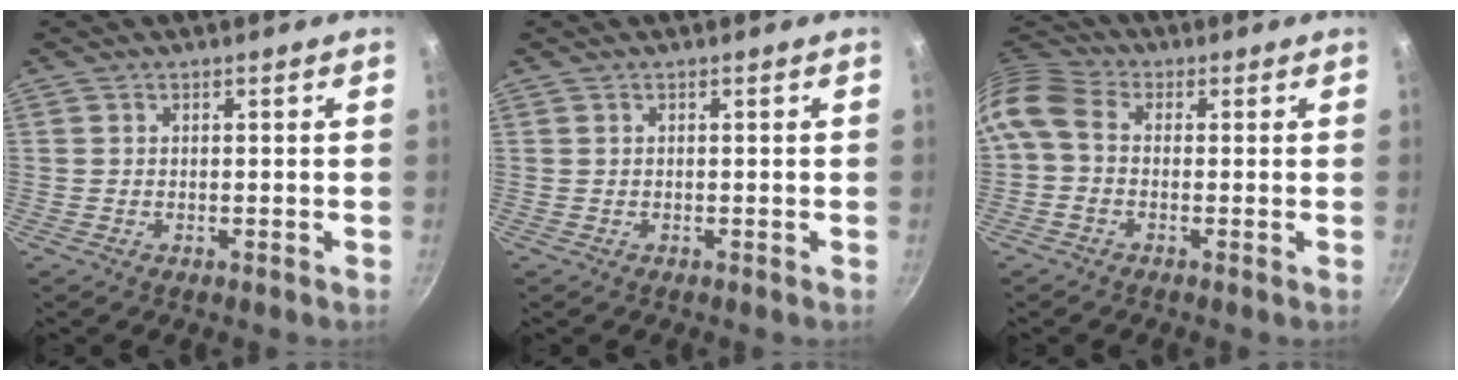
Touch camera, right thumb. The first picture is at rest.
{"total": 0.0}
{"total": 8.1, "force": [-0.4, 5.8, 5.6], "torque": [-0.122, 0.029, -0.025]}